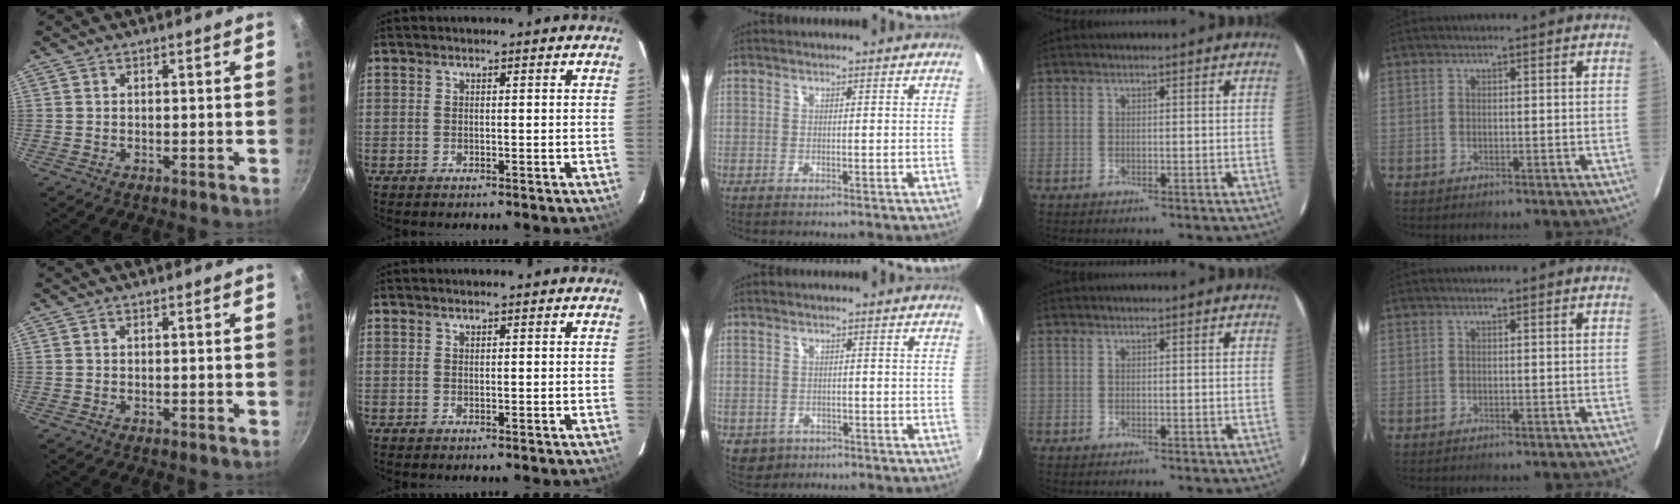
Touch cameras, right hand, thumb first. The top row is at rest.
{"middle": {"total": 3.8, "force": [-1.5, 3.3, 1.1], "torque": [-0.032, -0.004, -0.016]}}